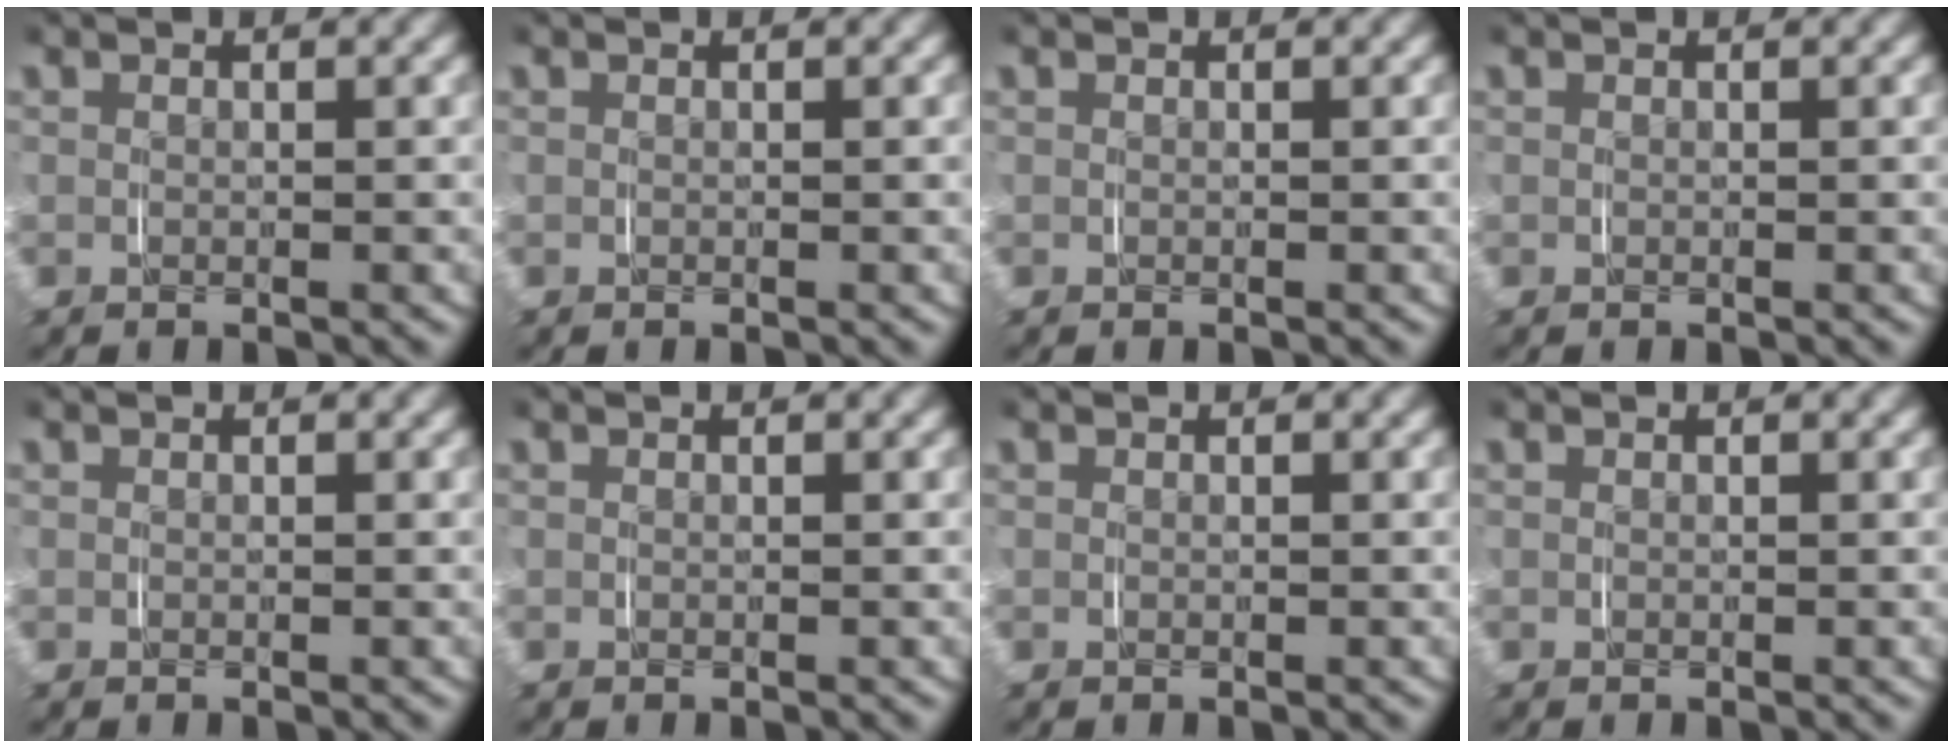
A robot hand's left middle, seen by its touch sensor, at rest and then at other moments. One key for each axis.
{"total": 0.0}
{"total": 0.0}
{"total": 0.0}
{"total": 0.0}
{"total": 0.0}
{"total": 0.0}
{"total": 0.0}